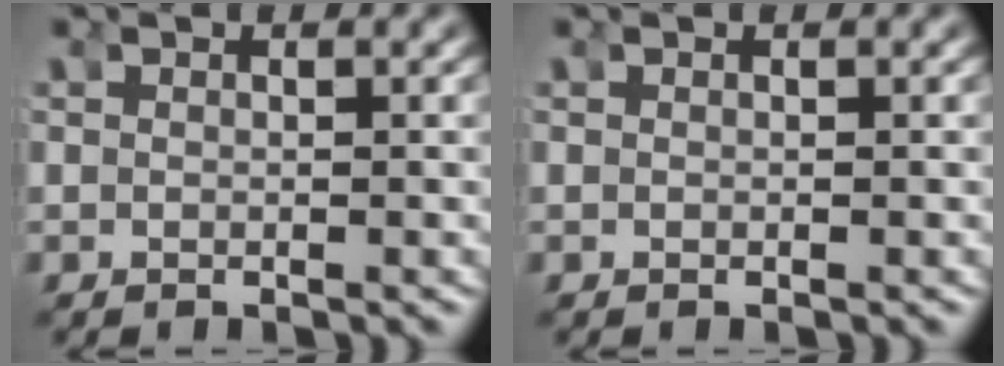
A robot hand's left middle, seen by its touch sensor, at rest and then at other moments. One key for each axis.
{"total": 0.0}